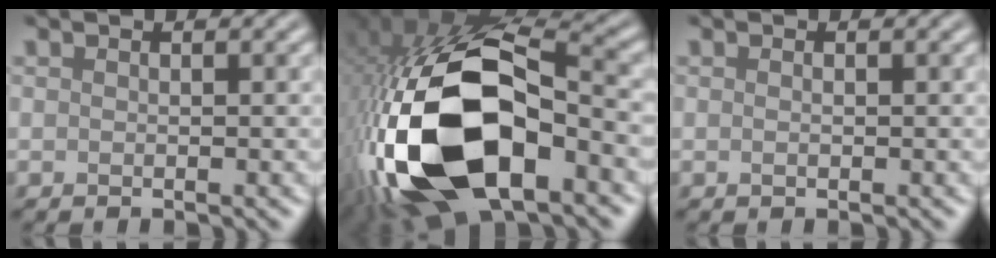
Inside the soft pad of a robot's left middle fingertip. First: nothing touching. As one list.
[{"total": 18.9, "force": [-5.4, 9.7, 15.3], "torque": [-0.324, -0.043, -0.079]}, {"total": 0.0}]